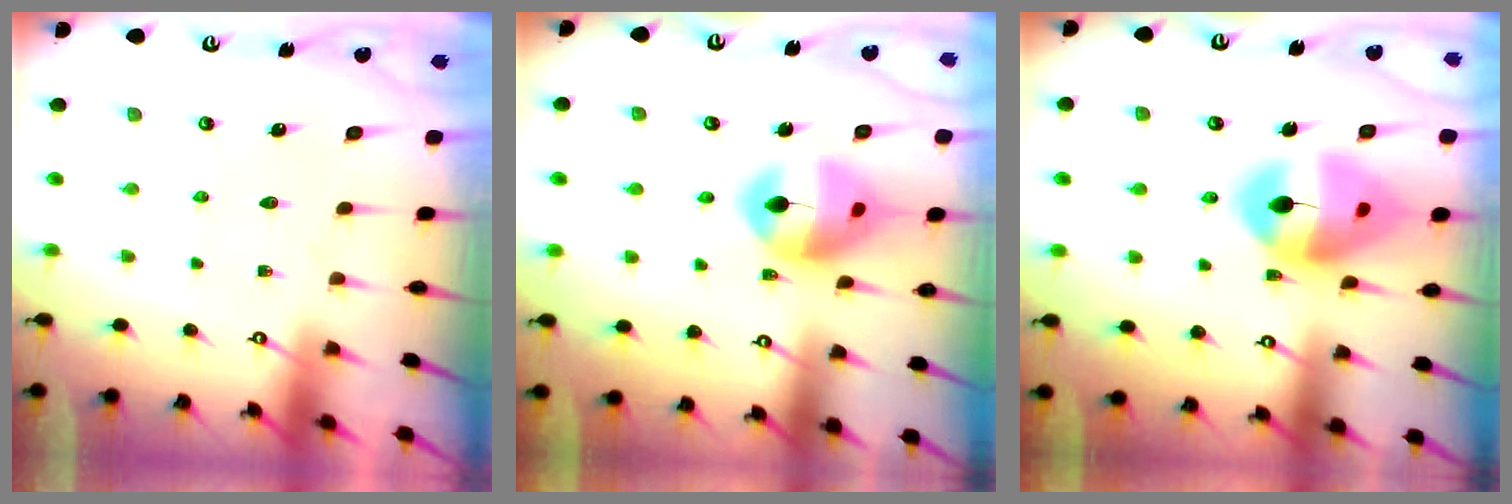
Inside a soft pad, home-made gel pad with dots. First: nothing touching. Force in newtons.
{"total": 14.8, "press": 14.7, "slide": 1.7}
{"total": 15.1, "press": 14.9, "slide": 2.2}